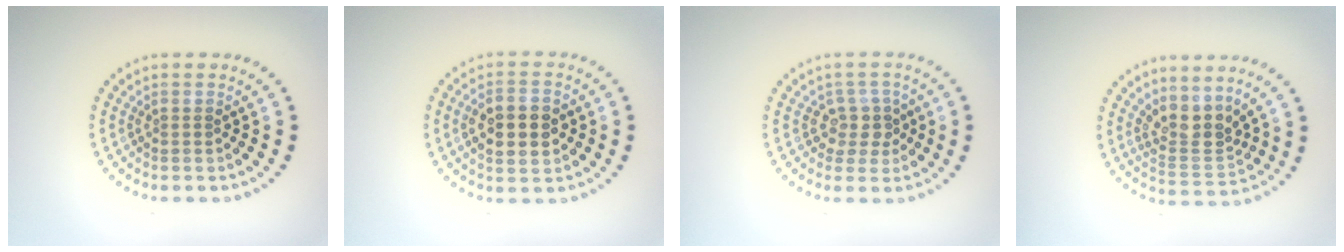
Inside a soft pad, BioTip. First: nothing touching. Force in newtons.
{"total": 4.6, "press": 4.6, "slide": 0.1}
{"total": 2.2, "press": 1.9, "slide": 1.2}
{"total": 3.3, "press": 2.5, "slide": 2.1}